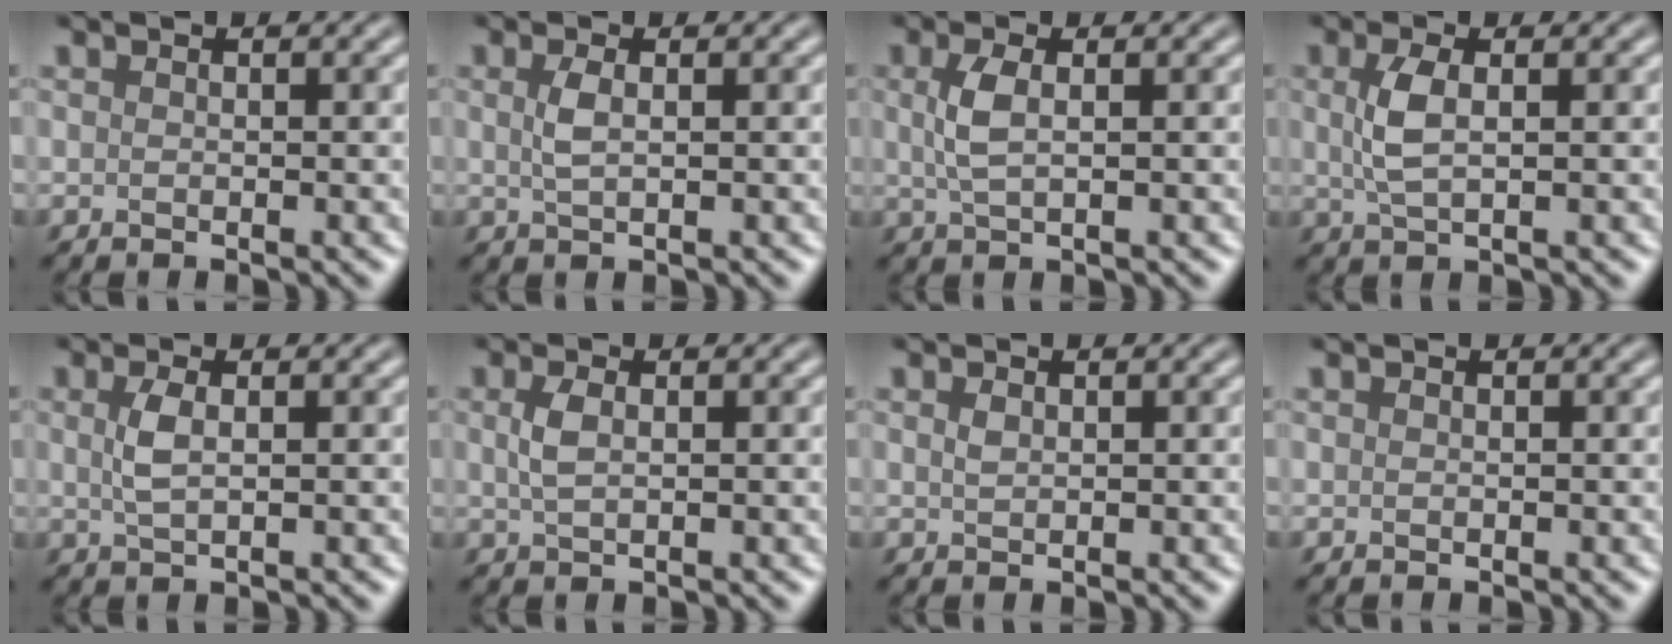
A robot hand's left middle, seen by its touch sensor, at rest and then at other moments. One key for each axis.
{"total": 1.5, "fx": 0.4, "fy": 0.6, "fz": 1.4, "tx": -0.033, "ty": 0.001, "tz": 0.008}
{"total": 2.5, "fx": 0.5, "fy": 1.0, "fz": 2.2, "tx": -0.052, "ty": 0.002, "tz": 0.011}
{"total": 2.8, "fx": 0.5, "fy": 1.1, "fz": 2.5, "tx": -0.060, "ty": 0.001, "tz": 0.011}
{"total": 2.0, "fx": 0.4, "fy": 0.8, "fz": 1.8, "tx": -0.042, "ty": 0.002, "tz": 0.009}
{"total": 1.8, "fx": 0.4, "fy": 0.9, "fz": 1.5, "tx": -0.037, "ty": 0.000, "tz": 0.009}
{"total": 0.7, "fx": 0.3, "fy": 0.4, "fz": 0.4, "tx": -0.013, "ty": 0.000, "tz": 0.008}
{"total": 0.0}